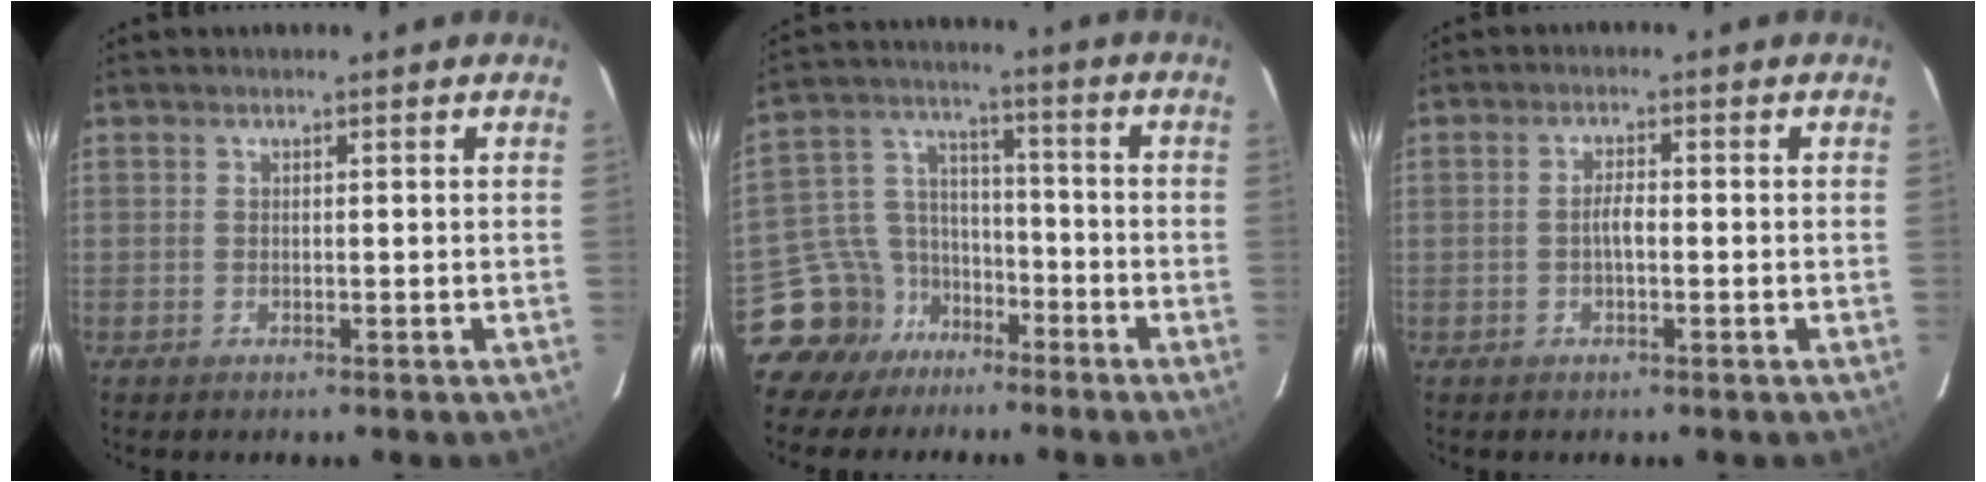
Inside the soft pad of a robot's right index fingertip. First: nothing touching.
{"total": 11.1, "force": [-8.0, 7.7, 0.8], "torque": [-0.038, 0.055, -0.140]}
{"total": 2.3, "force": [-0.5, 0.7, 2.1], "torque": [-0.041, 0.005, -0.010]}